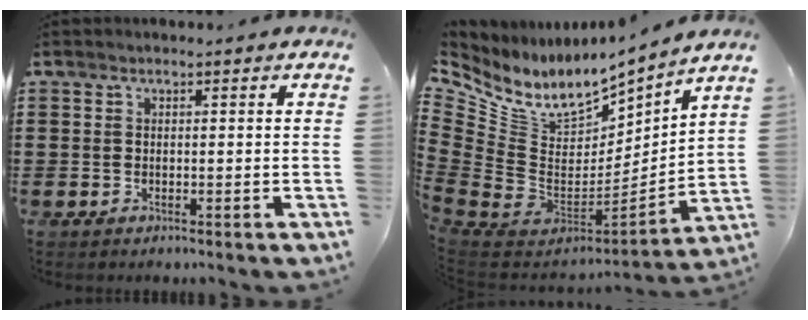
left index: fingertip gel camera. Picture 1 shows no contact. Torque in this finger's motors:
{"motor_torque": [0.76, -0.10, 0.08, 0.03]}